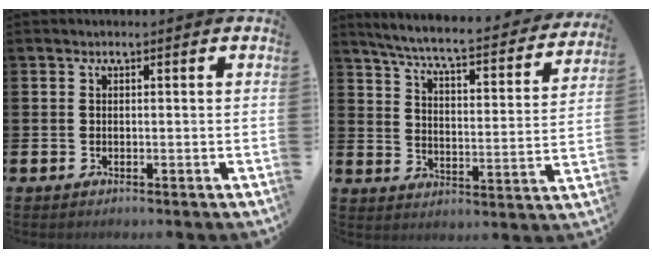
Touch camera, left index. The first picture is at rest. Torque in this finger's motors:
{"motor_torque": [0.86, -1.28, 0.50, 0.21]}